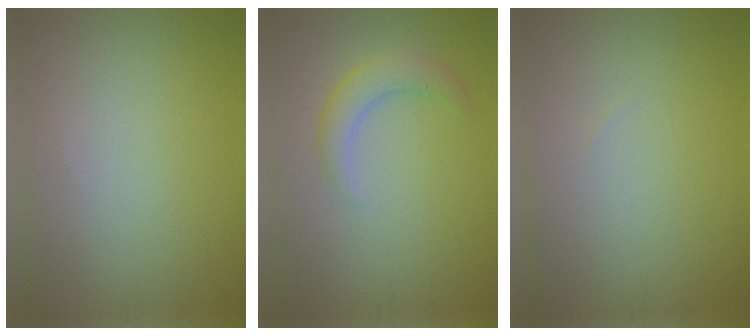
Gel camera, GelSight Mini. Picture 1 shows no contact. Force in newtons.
{"total": 2.8, "press": 2.8, "slide": 0.1}
{"total": 0.0}